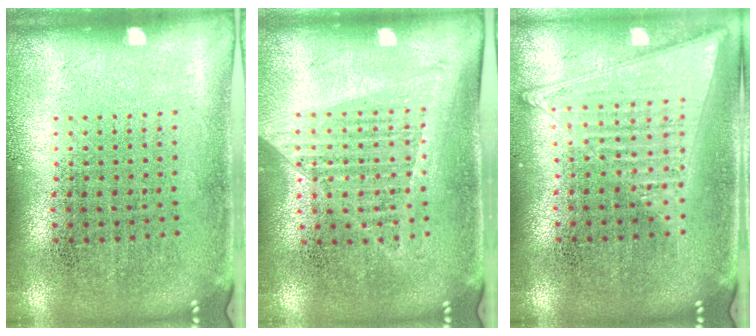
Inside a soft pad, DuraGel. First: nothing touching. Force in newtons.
{"total": 1.3, "press": 1.2, "slide": 0.6}
{"total": 1.4, "press": 1.3, "slide": 0.3}